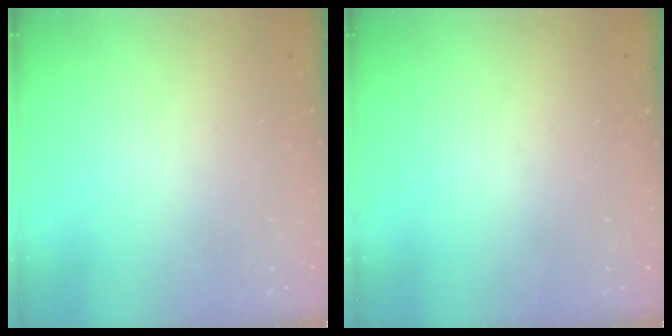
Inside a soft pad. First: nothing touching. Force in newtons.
{"total": 0.0}